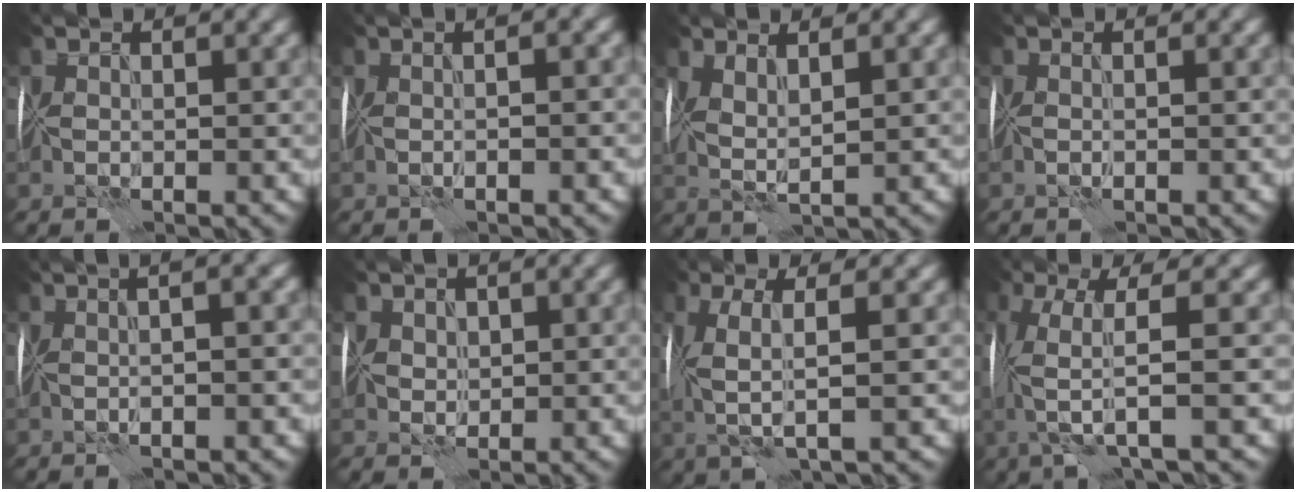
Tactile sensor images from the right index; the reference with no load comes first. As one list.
[{"total": 4.1, "force": [0.6, 1.8, 3.6], "torque": [-0.020, 0.017, -0.011]}, {"total": 2.7, "force": [1.3, 0.6, 2.2], "torque": [-0.051, 0.004, 0.025]}, {"total": 0.0}, {"total": 7.6, "force": [1.8, 3.5, 6.5], "torque": [-0.029, 0.031, -0.009]}, {"total": 1.8, "force": [0.9, 1.4, 0.7], "torque": [-0.012, 0.003, 0.017]}, {"total": 4.4, "force": [0.1, 1.1, 4.3], "torque": [-0.094, 0.004, 0.002]}, {"total": 5.5, "force": [-0.5, 1.1, 5.3], "torque": [-0.108, 0.001, -0.014]}]